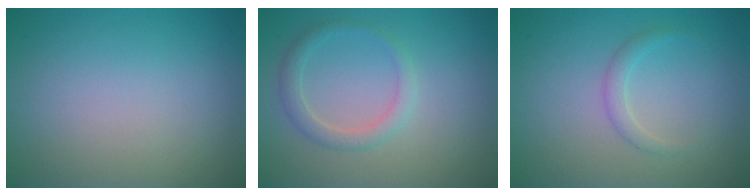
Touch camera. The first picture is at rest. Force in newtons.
{"total": 2.0, "press": 2.0, "slide": 0.0}
{"total": 1.2, "press": 1.2, "slide": 0.0}